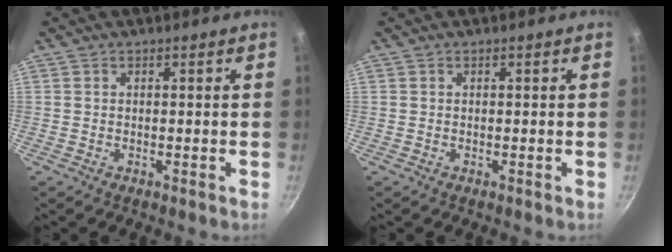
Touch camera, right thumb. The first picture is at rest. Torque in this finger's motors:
{"motor_torque": [-0.01, 0.00, 0.02, 0.00, 0.00]}